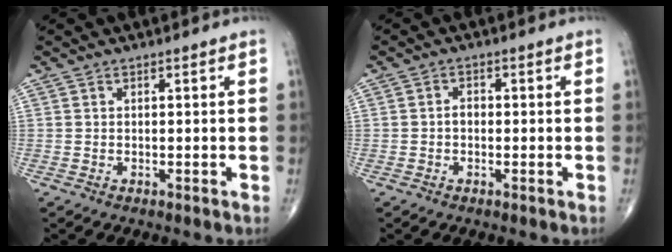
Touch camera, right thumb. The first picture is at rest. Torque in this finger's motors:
{"motor_torque": [0.31, 0.27, 0.47, -0.18, 0.00]}